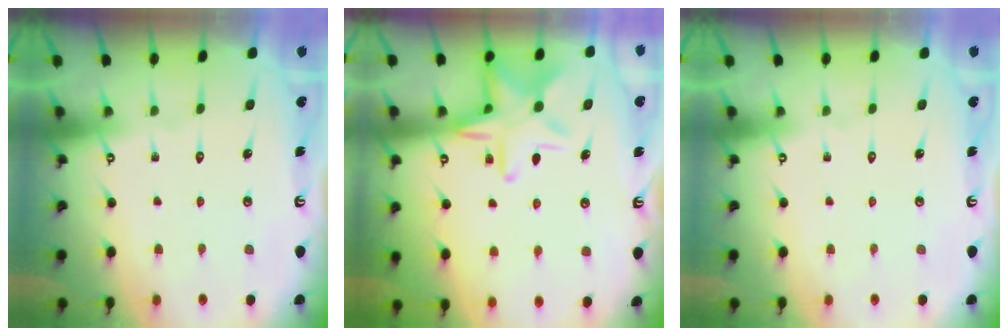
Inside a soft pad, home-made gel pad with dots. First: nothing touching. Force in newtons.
{"total": 14.6, "press": 14.5, "slide": 1.1}
{"total": 0.0}